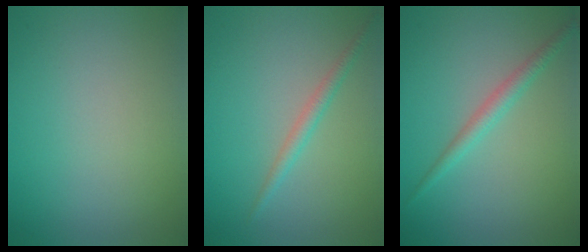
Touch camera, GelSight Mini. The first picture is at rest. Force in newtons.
{"total": 1.5, "press": 1.5, "slide": 0.1}
{"total": 1.8, "press": 1.8, "slide": 0.0}